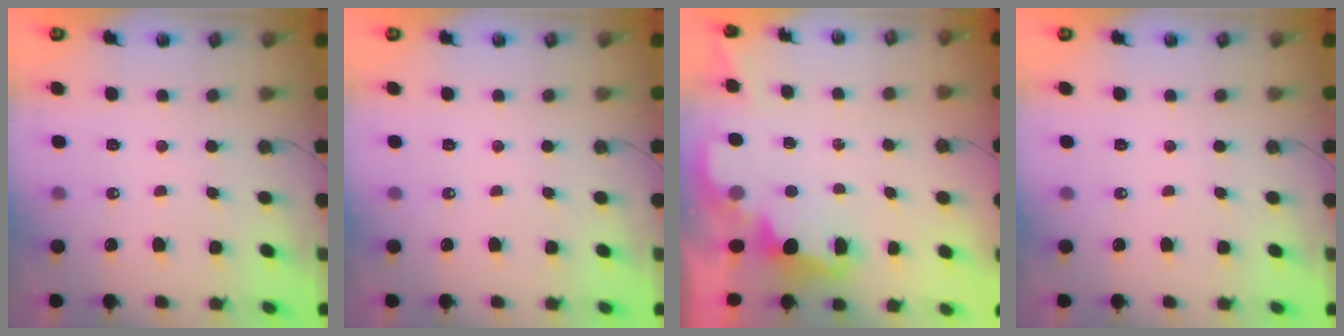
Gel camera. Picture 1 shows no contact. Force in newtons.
{"total": 0.0}
{"total": 2.0, "press": 1.9, "slide": 0.8}
{"total": 0.0}